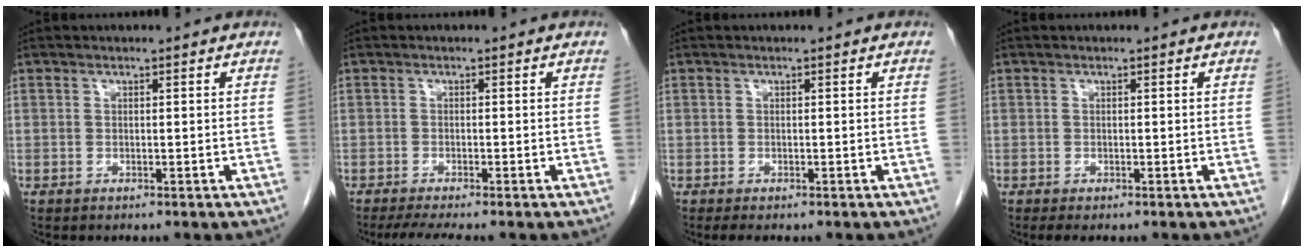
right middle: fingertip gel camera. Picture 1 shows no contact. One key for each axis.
{"total": 4.7, "fx": -3.9, "fy": -0.3, "fz": 2.7, "tx": -0.038, "ty": -0.012, "tz": -0.063}
{"total": 2.1, "fx": -1.6, "fy": 0.6, "fz": 1.2, "tx": -0.013, "ty": -0.005, "tz": -0.020}
{"total": 1.5, "fx": -1.2, "fy": 0.5, "fz": 0.9, "tx": -0.010, "ty": -0.003, "tz": -0.015}